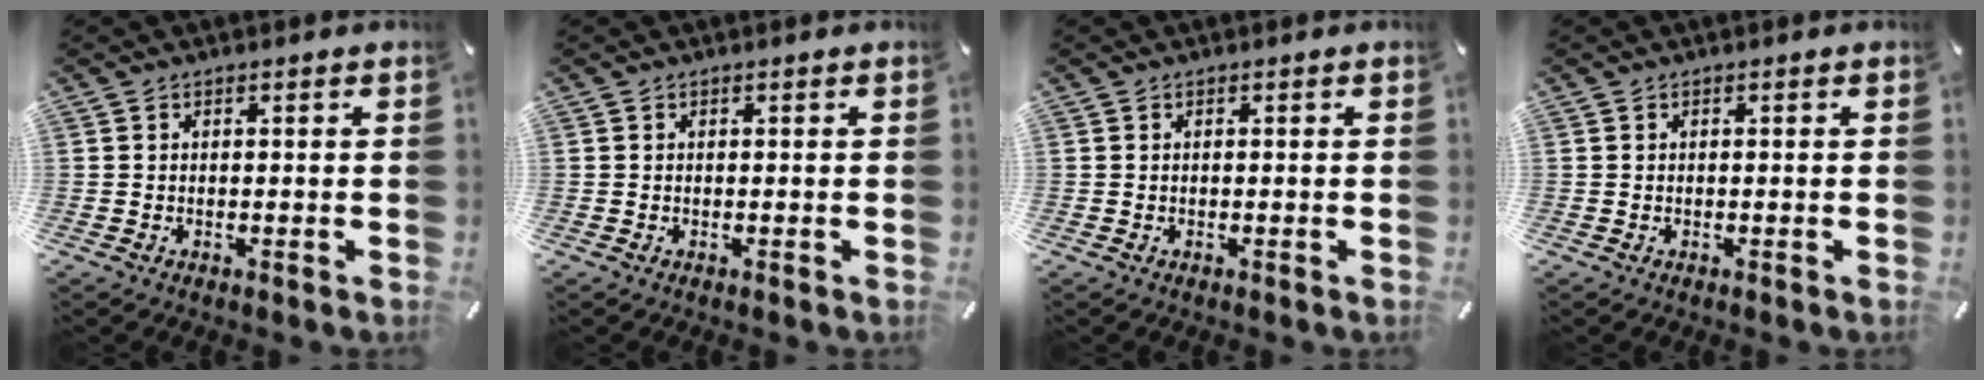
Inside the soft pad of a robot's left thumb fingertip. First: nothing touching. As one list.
[{"total": 0.0}, {"total": 0.0}, {"total": 0.0}]